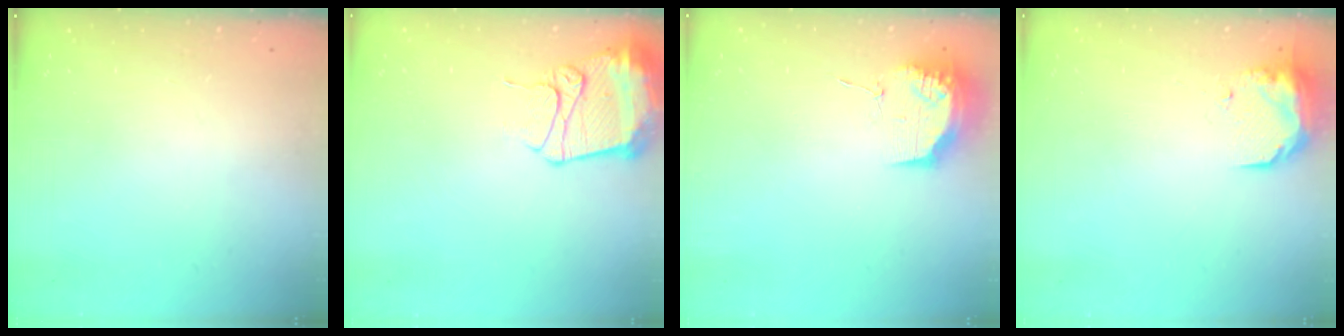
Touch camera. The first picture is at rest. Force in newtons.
{"total": 13.2, "press": 13.2, "slide": 1.4}
{"total": 12.3, "press": 12.3, "slide": 1.1}
{"total": 9.9, "press": 9.4, "slide": 3.1}